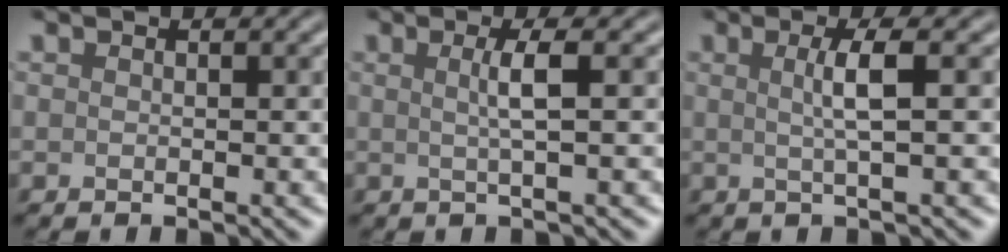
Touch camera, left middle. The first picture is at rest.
{"total": 2.5, "force": [0.2, 0.5, 2.4], "torque": [-0.043, 0.004, -0.001]}
{"total": 2.9, "force": [0.3, 0.6, 2.8], "torque": [-0.048, 0.003, 0.001]}